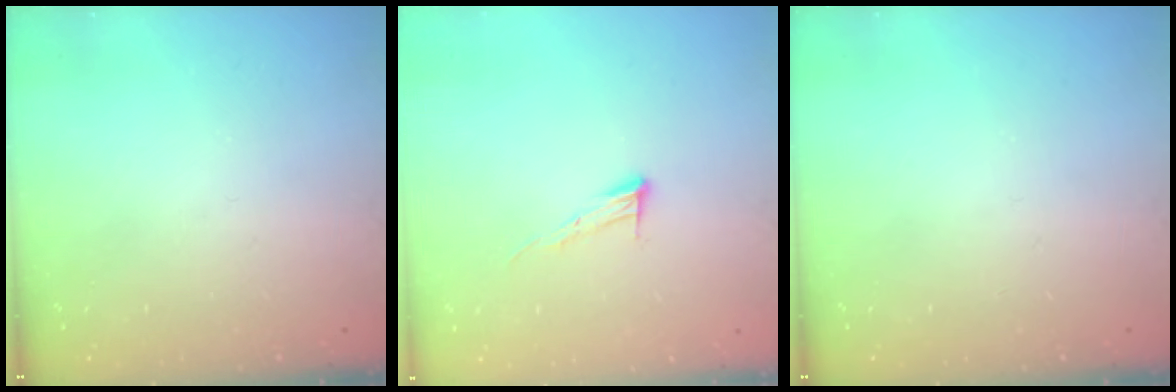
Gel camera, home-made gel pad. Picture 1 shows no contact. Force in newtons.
{"total": 6.7, "press": 6.7, "slide": 0.4}
{"total": 0.0}